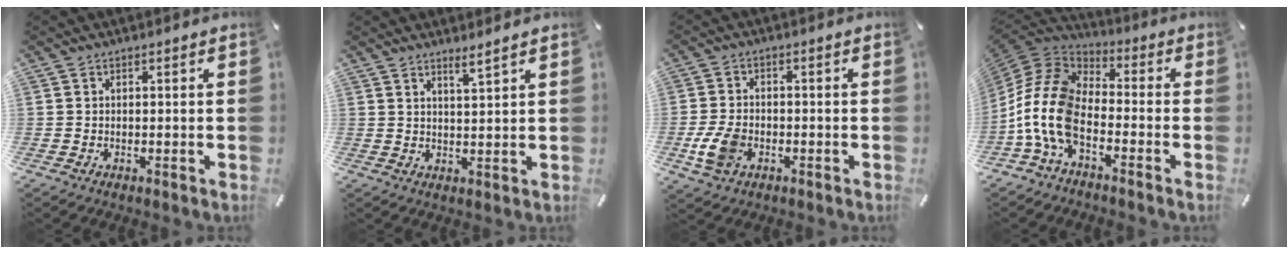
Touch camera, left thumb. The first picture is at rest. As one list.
[{"total": 3.1, "force": [2.8, -0.5, 1.2], "torque": [-0.029, -0.015, 0.051]}, {"total": 7.1, "force": [-2.4, 4.9, 4.6], "torque": [-0.111, 0.004, -0.044]}, {"total": 14.4, "force": [-5.9, 8.4, 10.1], "torque": [-0.244, 0.010, -0.117]}]